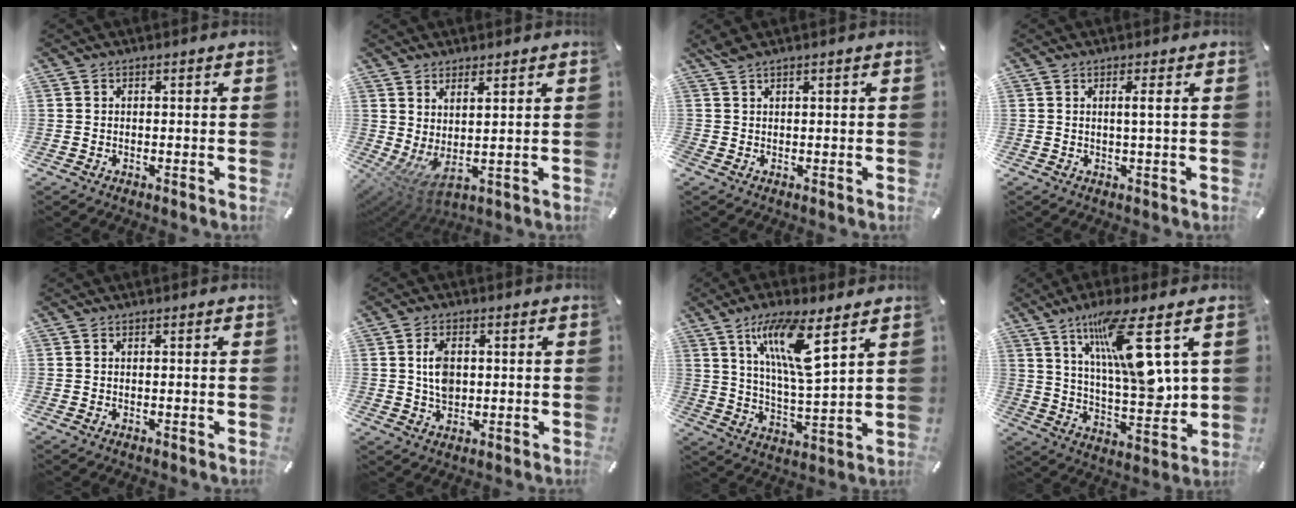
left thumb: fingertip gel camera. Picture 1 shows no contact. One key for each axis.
{"total": 4.7, "fx": 2.4, "fy": 0.6, "fz": 4.0, "tx": -0.109, "ty": -0.048, "tz": 0.041}
{"total": 1.1, "fx": 1.0, "fy": 0.3, "fz": 0.4, "tx": -0.010, "ty": 0.000, "tz": 0.018}
{"total": 2.4, "fx": 0.6, "fy": -0.1, "fz": 2.3, "tx": -0.046, "ty": -0.003, "tz": 0.007}
{"total": 0.7, "fx": 0.1, "fy": 0.0, "fz": 0.7, "tx": -0.010, "ty": 0.000, "tz": 0.000}
{"total": 5.8, "fx": 0.8, "fy": 4.0, "fz": 4.1, "tx": -0.083, "ty": -0.001, "tz": 0.006}
{"total": 13.9, "fx": 7.9, "fy": 3.0, "fz": 11.0, "tx": -0.214, "ty": -0.025, "tz": 0.129}
{"total": 18.4, "fx": 9.0, "fy": 5.2, "fz": 15.2, "tx": -0.281, "ty": -0.041, "tz": 0.139}